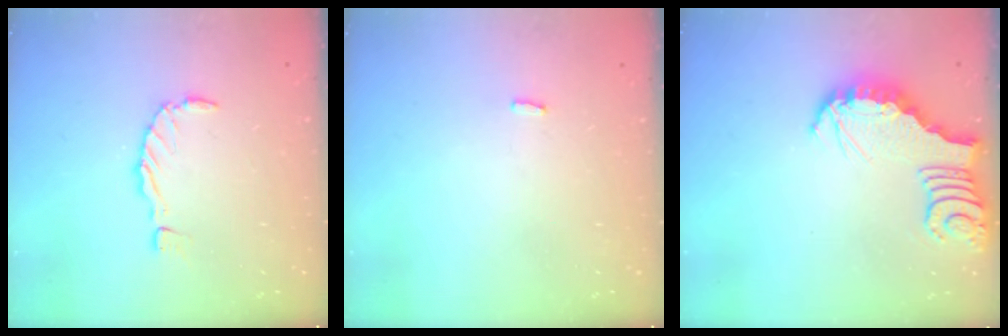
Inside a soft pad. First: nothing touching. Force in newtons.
{"total": 2.6, "press": 2.6, "slide": 0.1}
{"total": 4.0, "press": 3.9, "slide": 0.8}